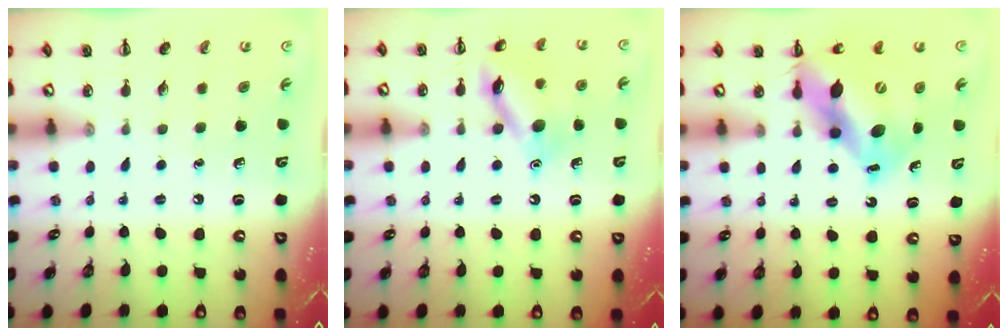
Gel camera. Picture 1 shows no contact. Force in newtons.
{"total": 13.4, "press": 13.4, "slide": 0.9}
{"total": 14.0, "press": 13.5, "slide": 3.5}